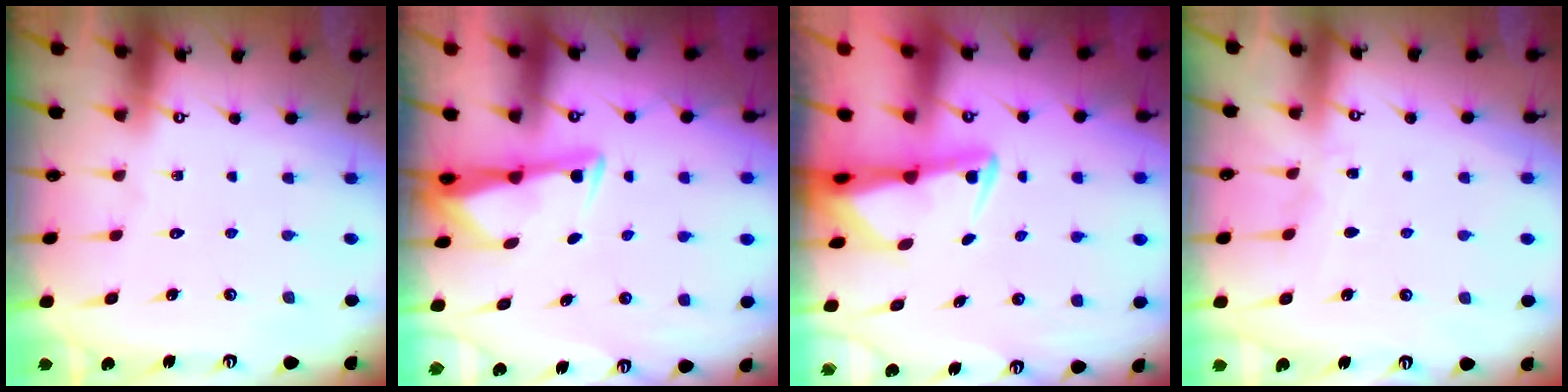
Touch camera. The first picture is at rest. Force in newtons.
{"total": 3.1, "press": 3.1, "slide": 0.4}
{"total": 2.9, "press": 2.9, "slide": 0.6}
{"total": 3.7, "press": 3.7, "slide": 0.5}